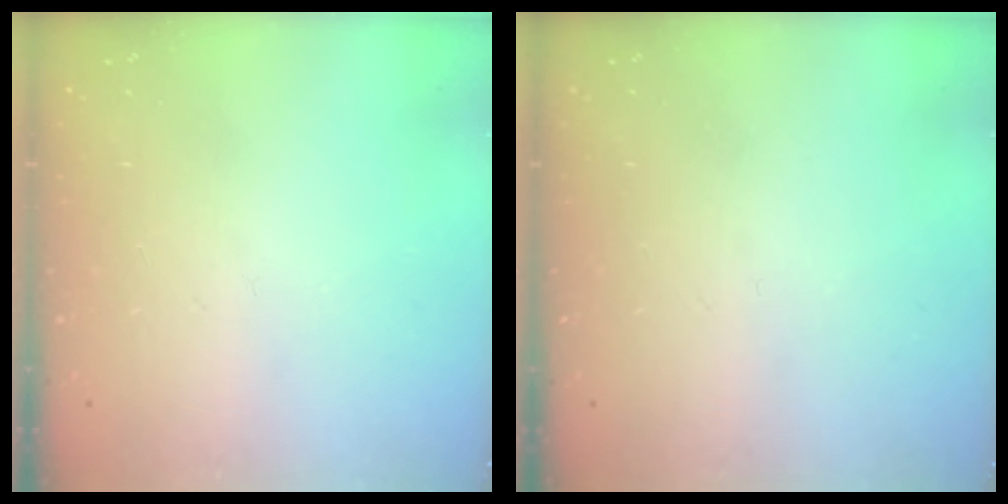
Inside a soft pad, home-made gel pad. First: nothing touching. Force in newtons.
{"total": 0.0}